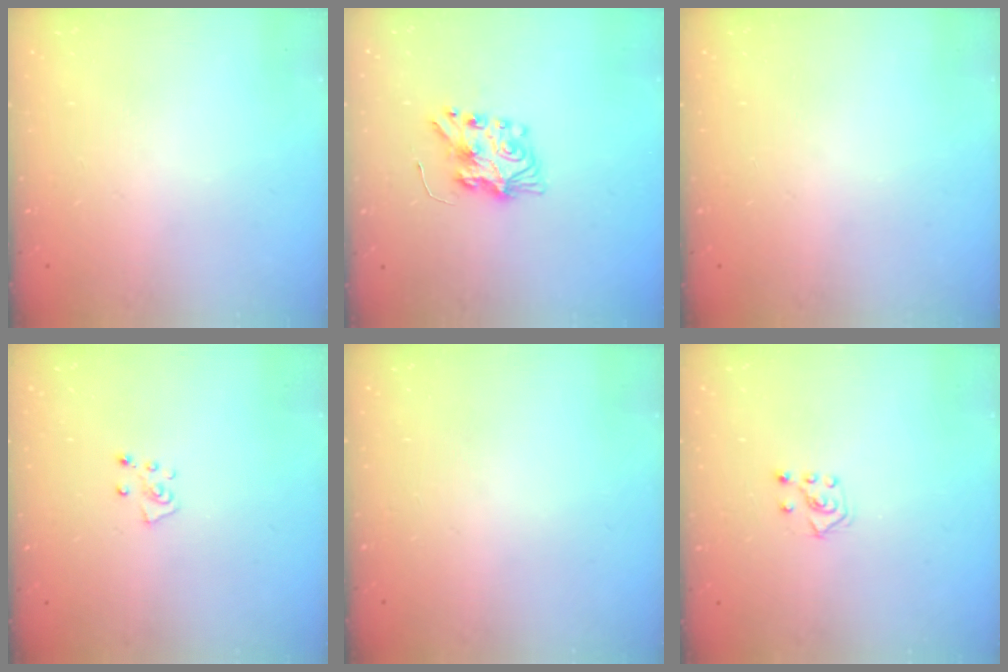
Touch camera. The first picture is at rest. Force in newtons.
{"total": 7.7, "press": 7.7, "slide": 0.3}
{"total": 0.0}
{"total": 4.7, "press": 4.7, "slide": 0.5}
{"total": 0.0}
{"total": 4.6, "press": 4.5, "slide": 0.8}